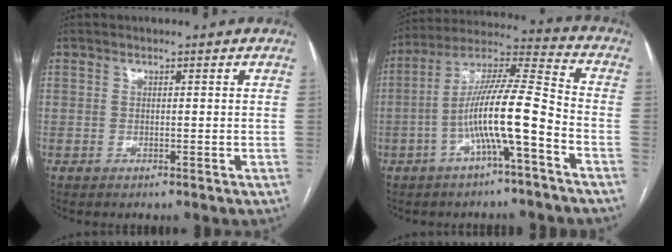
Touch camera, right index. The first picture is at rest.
{"total": 12.7, "force": [-4.3, 0.6, 12.0], "torque": [-0.218, 0.023, -0.081]}